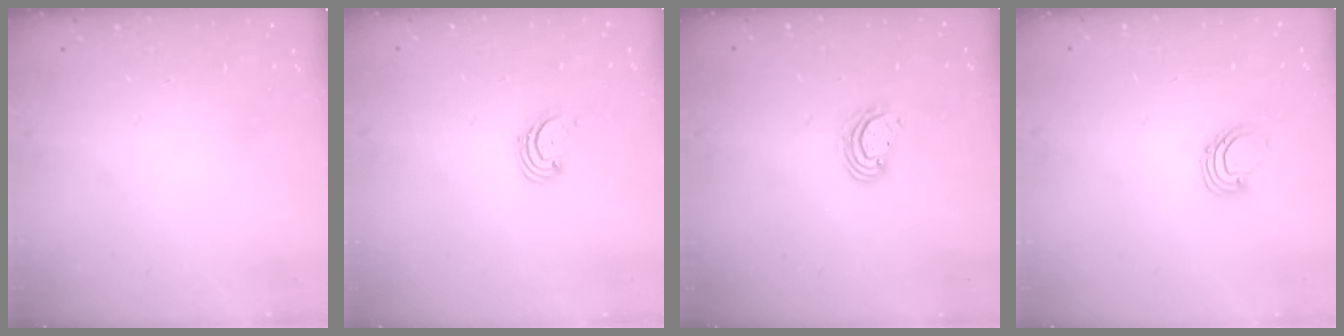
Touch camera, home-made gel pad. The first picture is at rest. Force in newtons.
{"total": 1.7, "press": 1.7, "slide": 0.2}
{"total": 3.7, "press": 3.7, "slide": 0.2}
{"total": 2.6, "press": 2.6, "slide": 0.2}